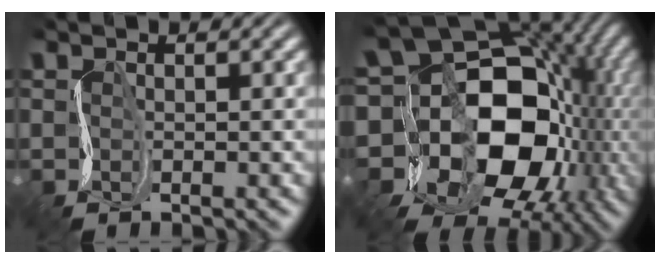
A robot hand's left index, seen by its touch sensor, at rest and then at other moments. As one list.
[{"total": 18.5, "force": [-1.2, 14.1, 11.8], "torque": [-0.172, 0.001, -0.032]}]